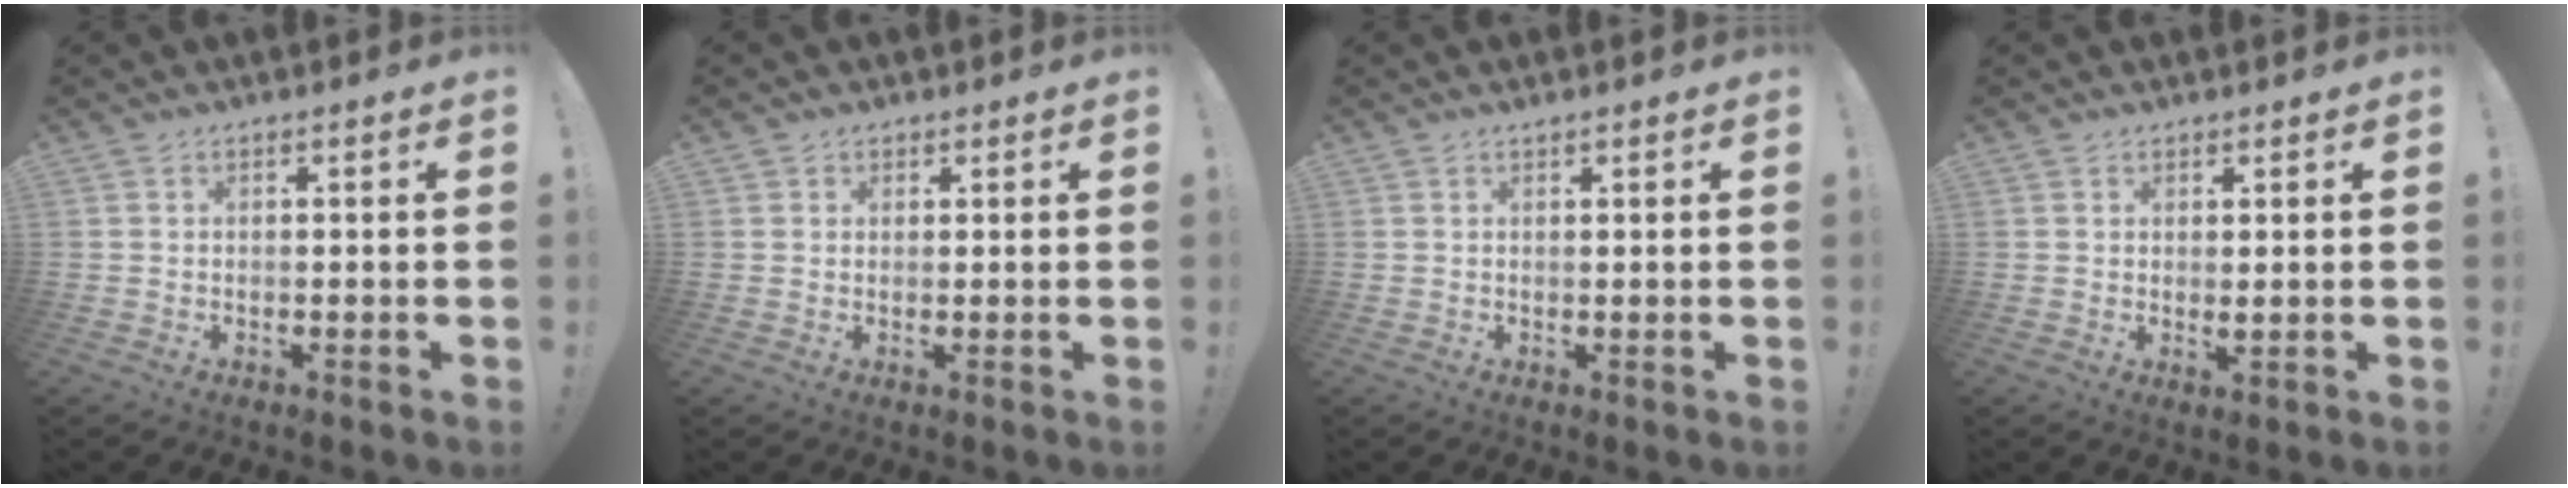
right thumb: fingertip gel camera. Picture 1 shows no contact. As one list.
[{"total": 1.6, "force": [1.0, 1.2, 0.2], "torque": [0.001, -0.002, 0.017]}, {"total": 0.7, "force": [0.7, 0.0, 0.3], "torque": [0.001, -0.001, 0.011]}, {"total": 1.4, "force": [1.0, 0.4, 0.8], "torque": [-0.014, -0.009, 0.019]}]